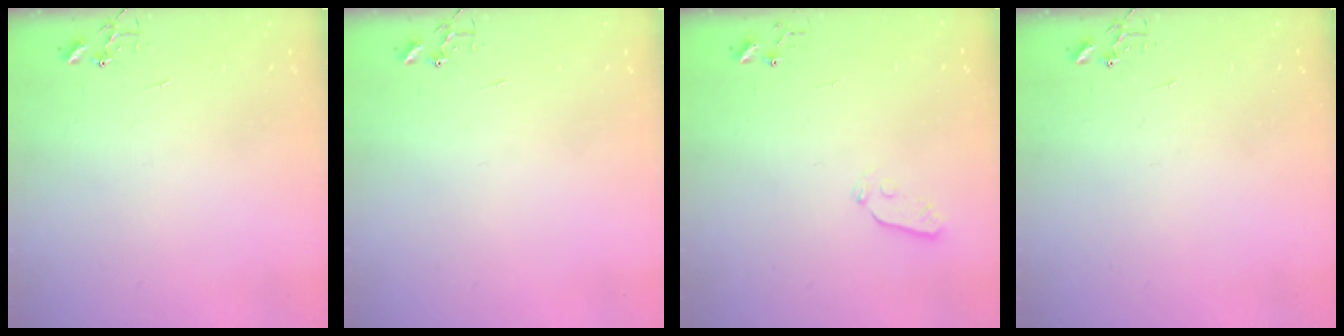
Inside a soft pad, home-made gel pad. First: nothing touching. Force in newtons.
{"total": 0.0}
{"total": 3.9, "press": 3.8, "slide": 0.9}
{"total": 0.0}